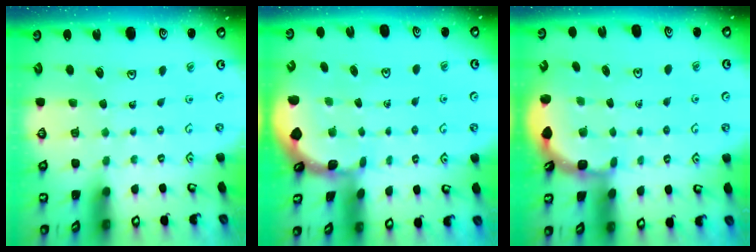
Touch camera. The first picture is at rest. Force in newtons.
{"total": 1.0, "press": 1.0, "slide": 0.1}
{"total": 2.3, "press": 2.1, "slide": 0.9}